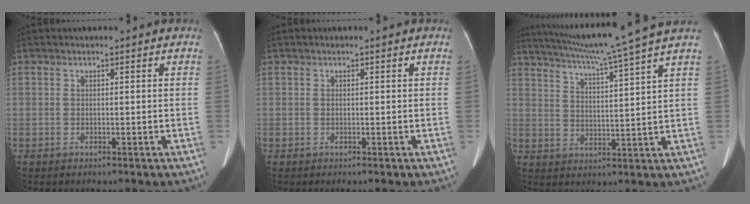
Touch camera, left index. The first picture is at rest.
{"total": 0.0}
{"total": 14.0, "force": [11.8, -3.0, 7.0], "torque": [-0.124, -0.016, 0.173]}